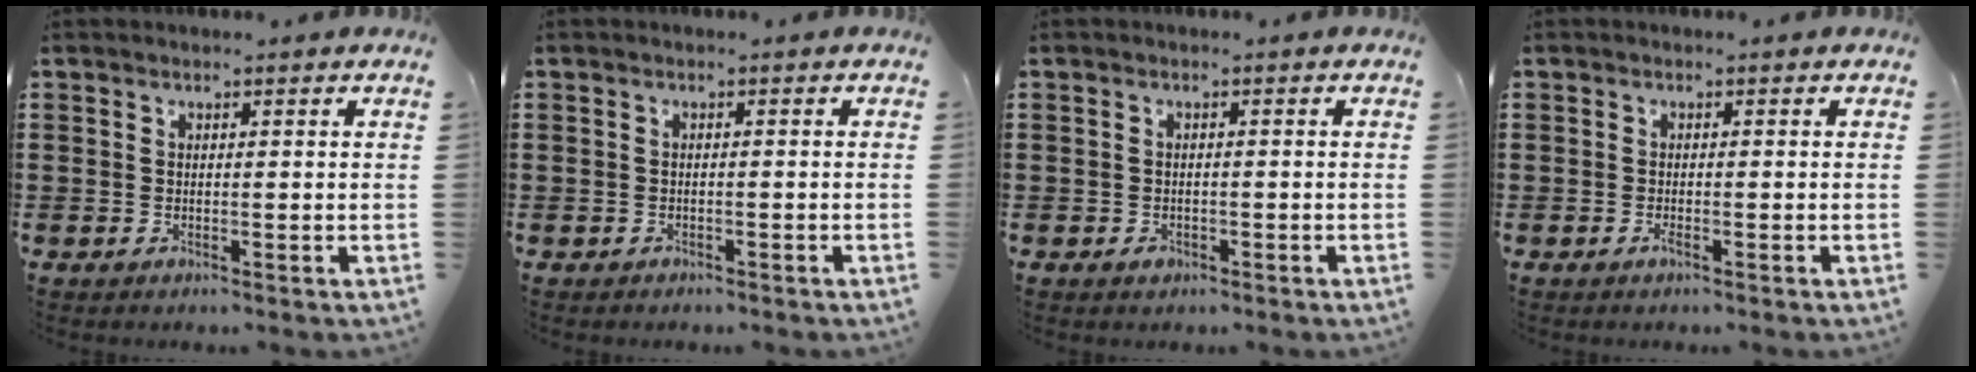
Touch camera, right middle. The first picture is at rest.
{"total": 0.7, "force": [-0.6, 0.3, -0.1], "torque": [-0.001, 0.000, -0.015]}
{"total": 0.8, "force": [-0.6, 0.5, 0.3], "torque": [-0.007, -0.003, -0.012]}
{"total": 0.8, "force": [-0.5, 0.1, 0.7], "torque": [-0.013, -0.003, -0.008]}